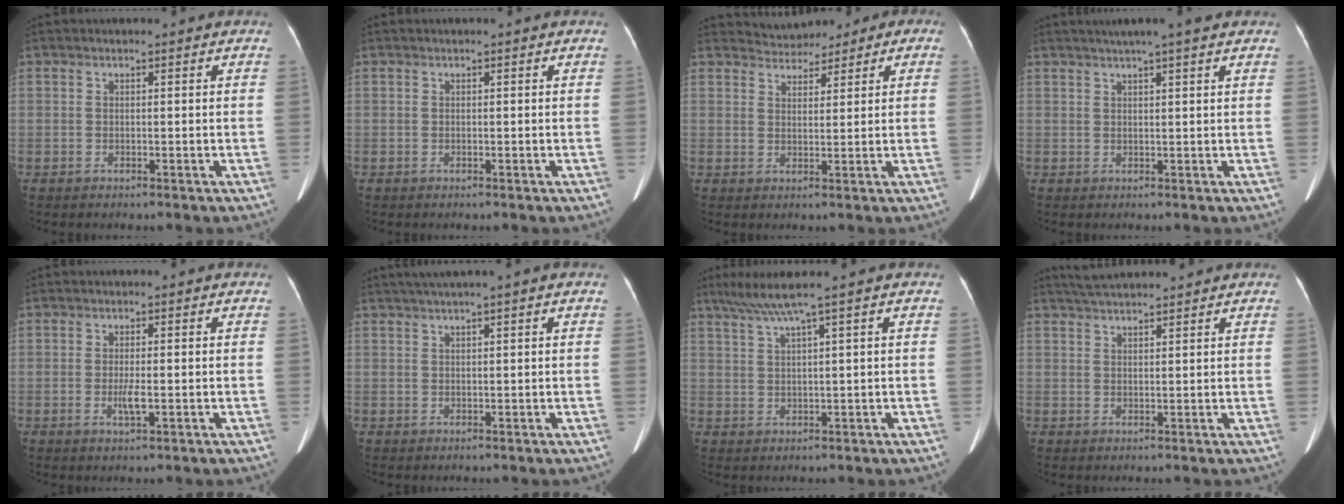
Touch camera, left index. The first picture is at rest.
{"total": 0.0}
{"total": 4.6, "force": [3.7, 2.7, 1.0], "torque": [-0.019, 0.026, 0.057]}
{"total": 6.6, "force": [5.4, -0.1, 3.9], "torque": [-0.059, 0.029, 0.072]}
{"total": 2.3, "force": [-0.5, 0.4, 2.2], "torque": [-0.044, -0.003, -0.007]}
{"total": 3.3, "force": [2.3, -0.6, 2.2], "torque": [-0.041, 0.022, 0.045]}
{"total": 4.2, "force": [2.8, -1.3, 2.9], "torque": [-0.068, 0.009, 0.060]}
{"total": 6.0, "force": [5.4, 0.6, 2.4], "torque": [-0.042, 0.038, 0.092]}